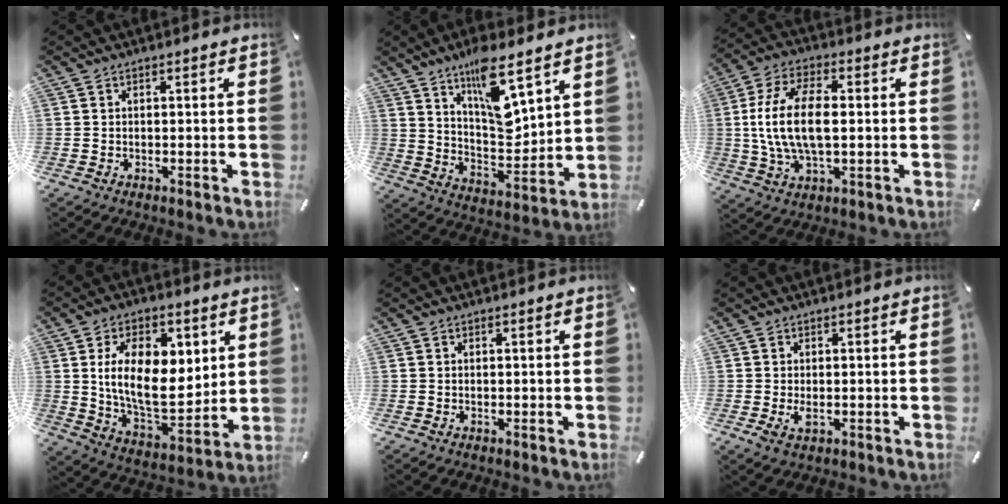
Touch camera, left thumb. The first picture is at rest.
{"total": 14.1, "force": [9.4, 5.0, 9.3], "torque": [-0.140, -0.064, 0.159]}
{"total": 14.6, "force": [0.5, 7.3, 12.6], "torque": [-0.263, 0.001, 0.010]}
{"total": 17.9, "force": [4.3, 10.5, 13.8], "torque": [-0.241, -0.020, 0.073]}
{"total": 0.0}
{"total": 2.8, "force": [-0.3, 1.4, 2.4], "torque": [-0.057, -0.004, -0.008]}